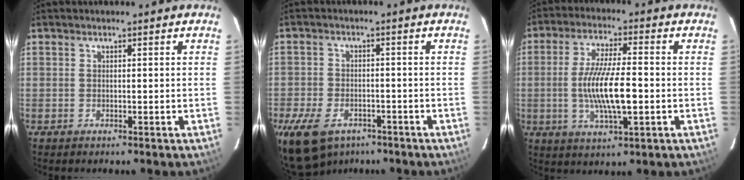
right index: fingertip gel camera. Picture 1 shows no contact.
{"total": 12.1, "force": [-7.8, 7.1, 5.8], "torque": [-0.146, -0.013, -0.126]}
{"total": 11.3, "force": [-1.7, 2.5, 10.9], "torque": [-0.208, -0.007, -0.031]}